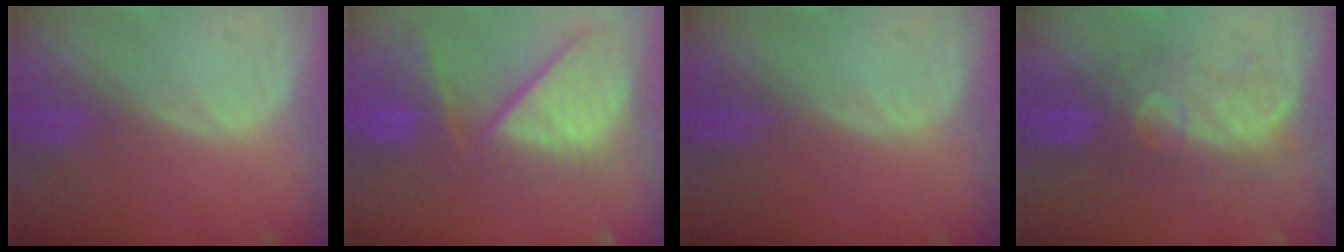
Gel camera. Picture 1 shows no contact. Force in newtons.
{"total": 11.5, "press": 10.4, "slide": 5.0}
{"total": 0.0}
{"total": 7.6, "press": 7.3, "slide": 2.1}